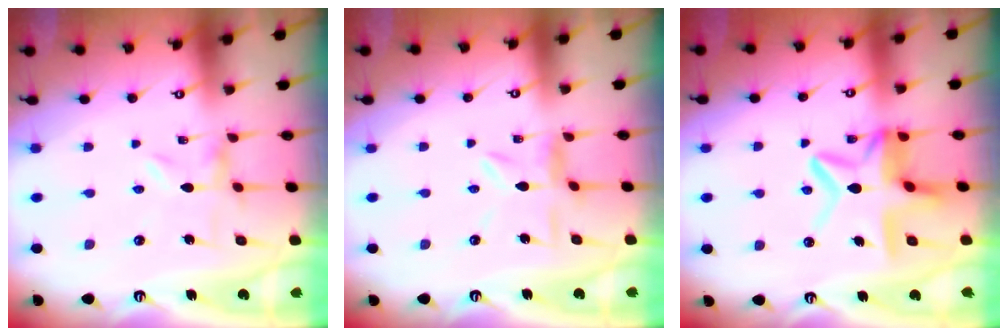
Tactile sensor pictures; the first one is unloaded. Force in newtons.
{"total": 6.1, "press": 6.1, "slide": 0.6}
{"total": 12.9, "press": 12.8, "slide": 1.3}